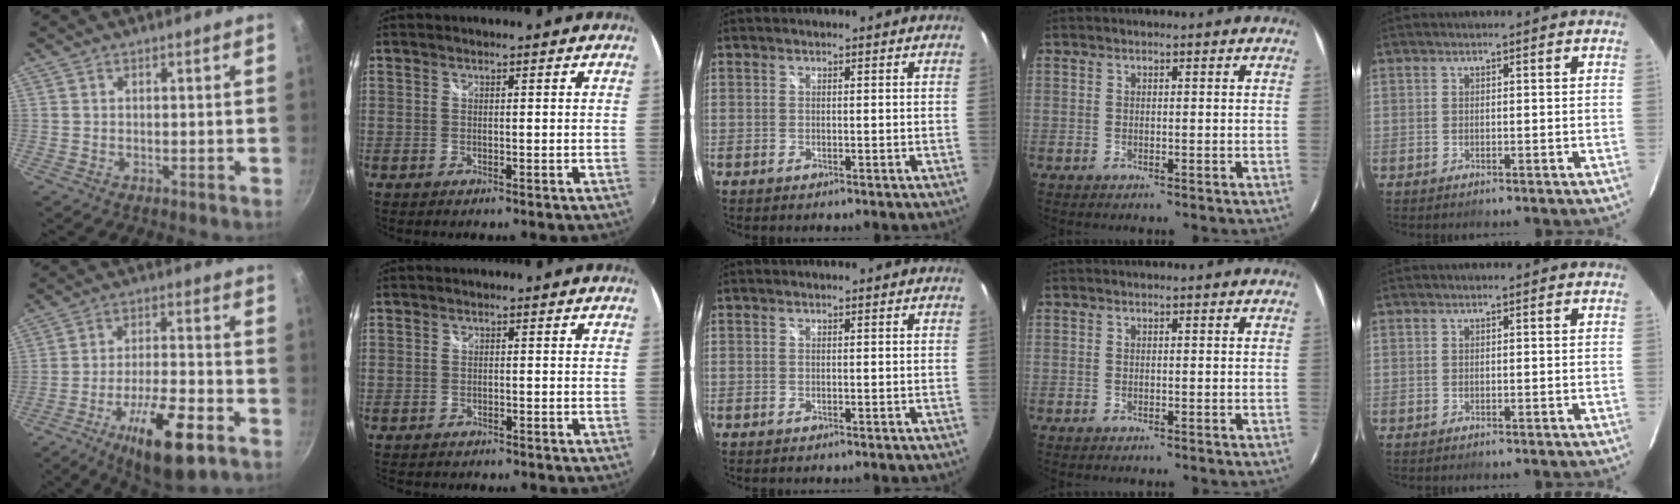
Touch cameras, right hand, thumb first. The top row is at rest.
{"thumb": {"total": 16.7, "force": [-8.5, 5.2, 13.3], "torque": [-0.214, 0.037, -0.137]}, "index": {"total": 1.6, "force": [-1.3, 1.0, 0.0], "torque": [-0.008, 0.000, -0.021]}}